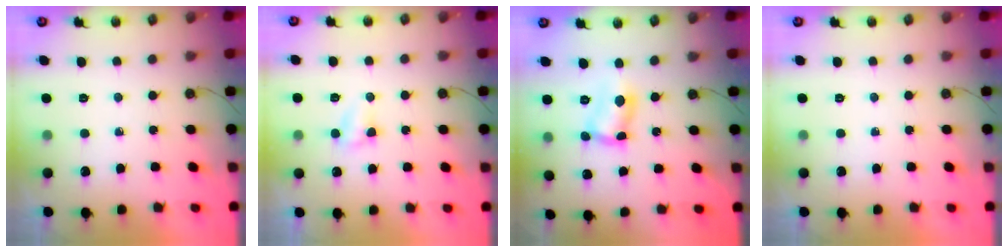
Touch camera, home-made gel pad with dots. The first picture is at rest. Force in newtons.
{"total": 3.5, "press": 3.4, "slide": 0.6}
{"total": 6.3, "press": 6.3, "slide": 0.5}
{"total": 0.0}